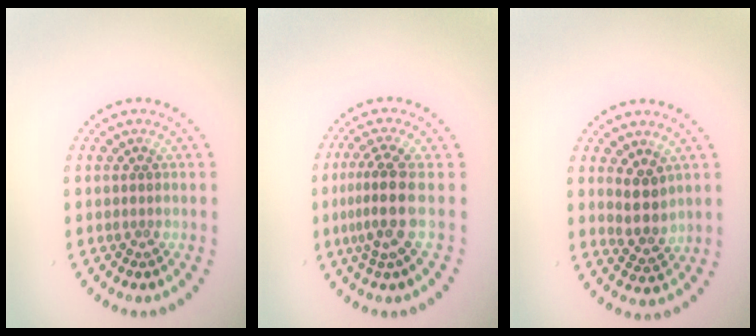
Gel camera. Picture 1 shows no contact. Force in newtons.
{"total": 3.4, "press": 2.5, "slide": 2.2}
{"total": 2.8, "press": 2.4, "slide": 1.4}